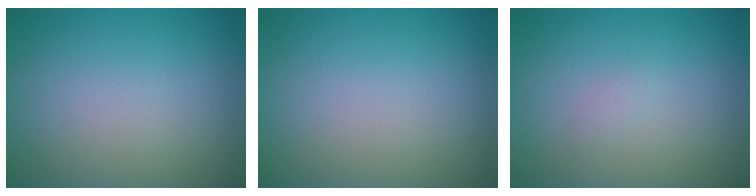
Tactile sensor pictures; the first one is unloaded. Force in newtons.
{"total": 0.0}
{"total": 0.5, "press": 0.5, "slide": 0.0}